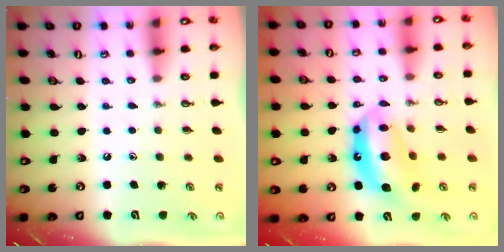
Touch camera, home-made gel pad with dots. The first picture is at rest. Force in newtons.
{"total": 12.6, "press": 12.5, "slide": 1.4}